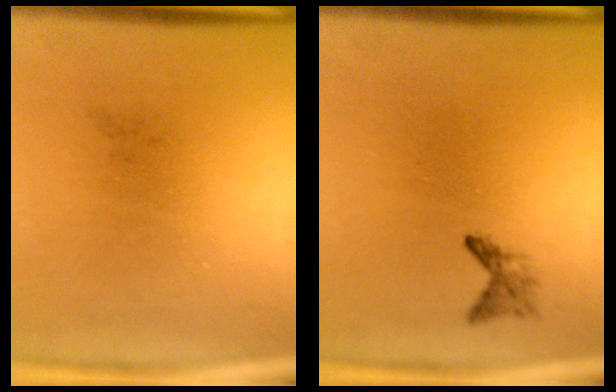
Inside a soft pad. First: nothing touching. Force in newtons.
{"total": 1.1}